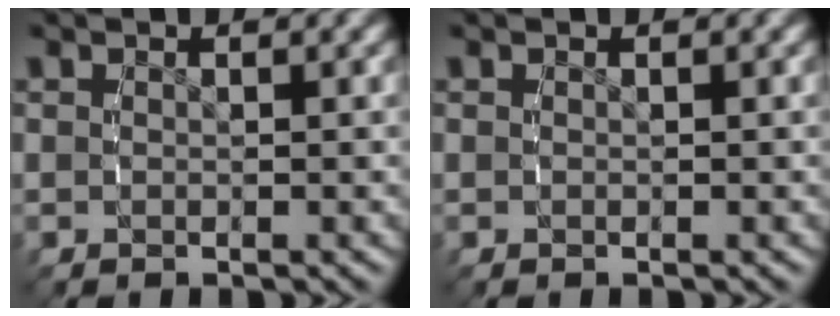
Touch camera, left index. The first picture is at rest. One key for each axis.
{"total": 0.0}